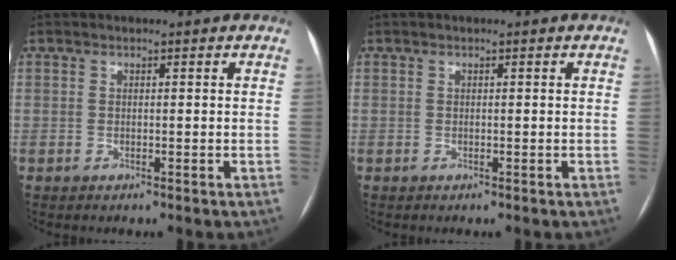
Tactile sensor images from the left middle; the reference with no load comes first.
{"total": 0.0}